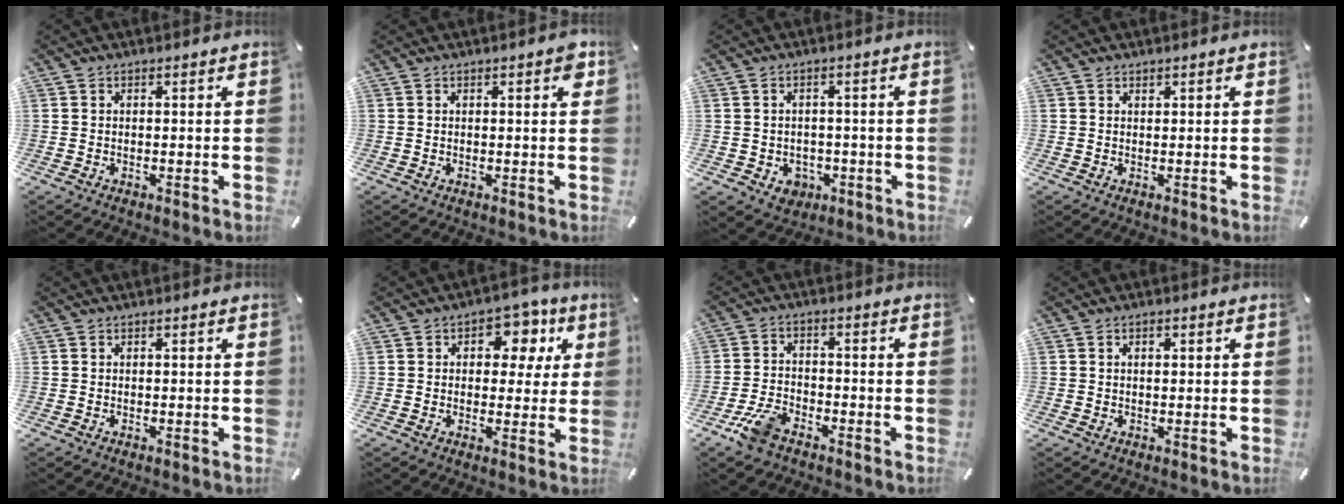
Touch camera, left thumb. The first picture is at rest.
{"total": 2.1, "force": [0.7, 0.6, 1.9], "torque": [-0.023, -0.002, 0.007]}
{"total": 4.2, "force": [-1.0, 3.8, 1.5], "torque": [-0.020, -0.001, -0.021]}
{"total": 0.5, "force": [0.4, 0.3, 0.1], "torque": [0.005, -0.004, 0.007]}
{"total": 0.0}
{"total": 8.9, "force": [3.2, 6.6, 5.1], "torque": [-0.054, -0.014, 0.048]}
{"total": 6.9, "force": [-4.6, 3.5, 3.7], "torque": [-0.087, 0.016, -0.088]}
{"total": 1.0, "force": [0.3, 0.7, 0.8], "torque": [-0.016, 0.004, 0.004]}